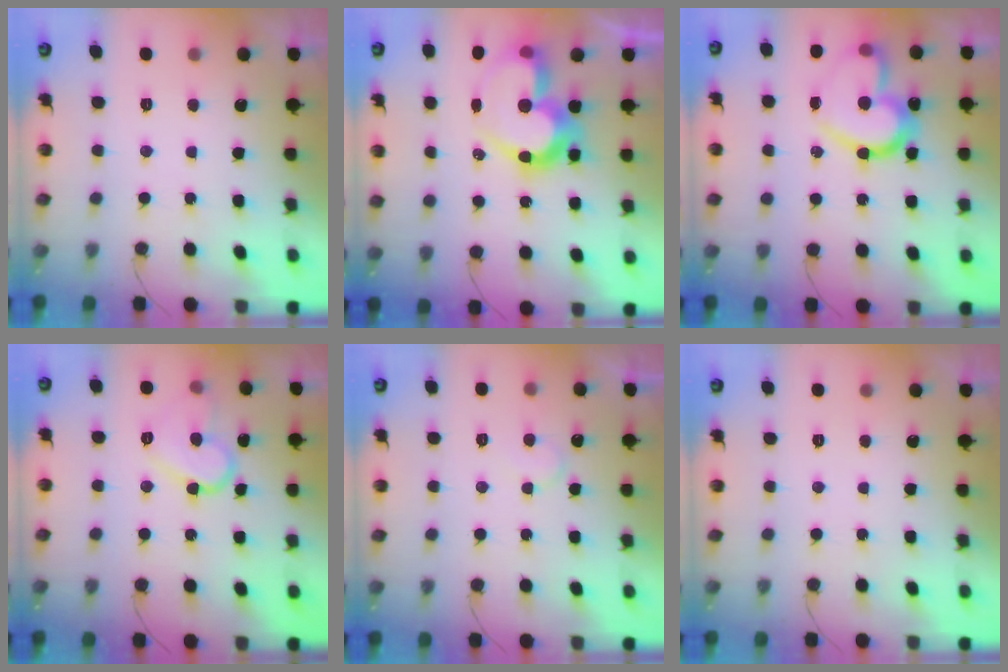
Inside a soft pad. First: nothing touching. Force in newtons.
{"total": 15.6, "press": 15.3, "slide": 2.7}
{"total": 19.4, "press": 19.3, "slide": 1.8}
{"total": 11.1, "press": 11.1, "slide": 0.2}
{"total": 4.7, "press": 4.7, "slide": 0.4}
{"total": 0.0}